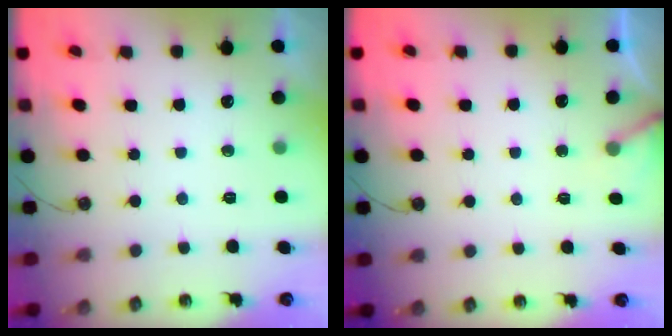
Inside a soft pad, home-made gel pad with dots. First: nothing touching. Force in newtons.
{"total": 3.5, "press": 3.5, "slide": 0.2}